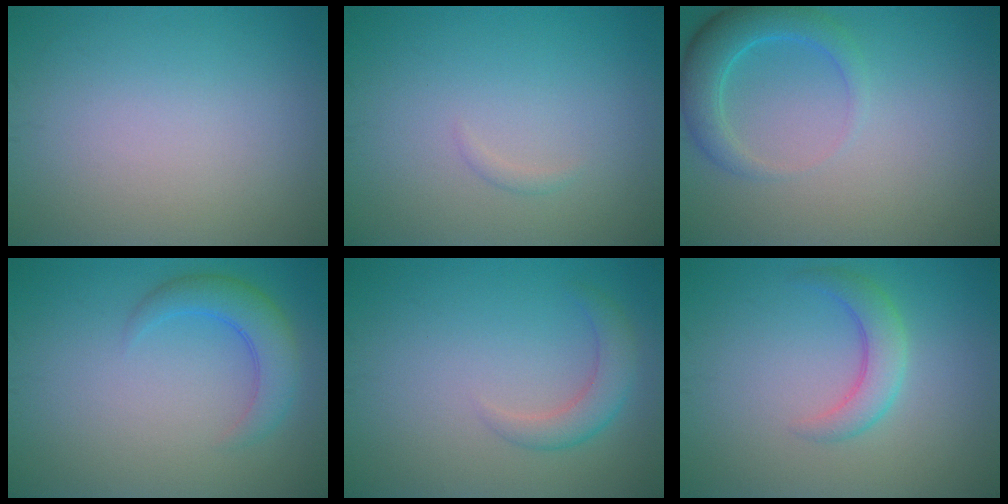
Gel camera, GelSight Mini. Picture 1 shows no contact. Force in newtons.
{"total": 0.5, "press": 0.5, "slide": 0.0}
{"total": 3.7, "press": 3.7, "slide": 0.2}
{"total": 3.4, "press": 3.4, "slide": 0.2}
{"total": 2.5, "press": 2.5, "slide": 0.1}
{"total": 2.9, "press": 2.9, "slide": 0.1}